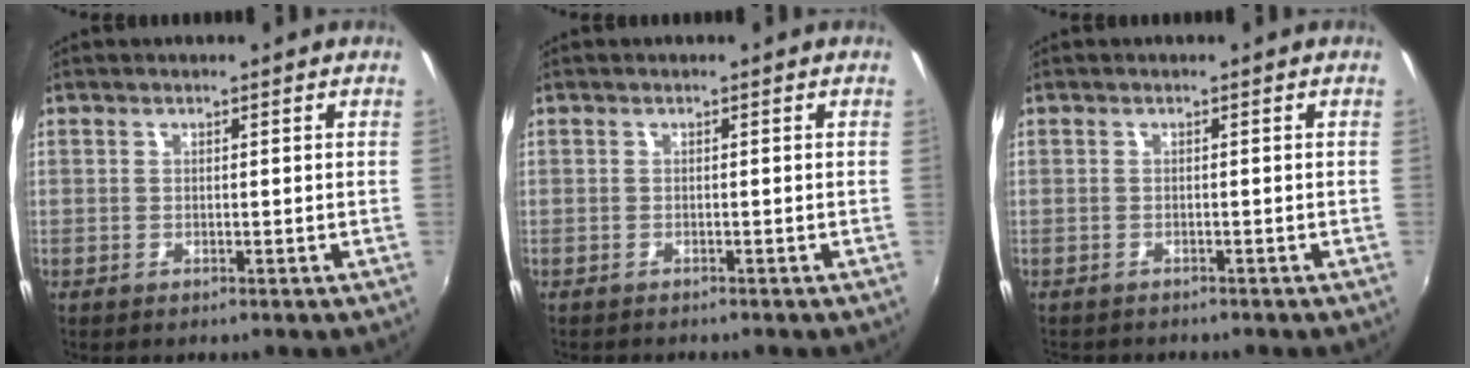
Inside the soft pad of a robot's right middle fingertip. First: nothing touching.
{"total": 1.1, "force": [-1.0, 0.0, 0.3], "torque": [-0.006, -0.007, -0.015]}
{"total": 2.2, "force": [-2.1, 0.4, 0.6], "torque": [-0.016, -0.014, -0.029]}